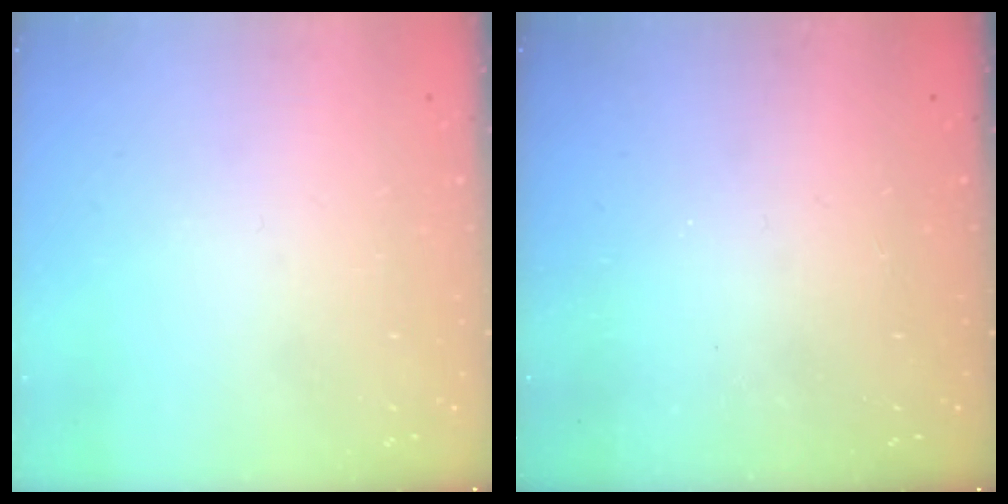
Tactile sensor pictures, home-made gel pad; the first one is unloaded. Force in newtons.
{"total": 1.2, "press": 1.2, "slide": 0.3}